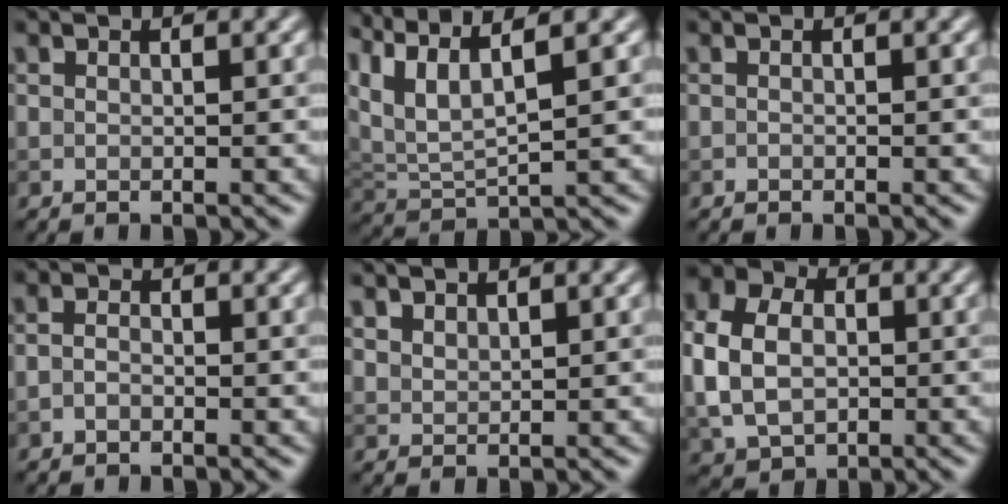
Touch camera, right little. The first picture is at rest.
{"total": 6.1, "force": [3.9, 1.8, 4.2], "torque": [-0.099, 0.015, 0.076]}
{"total": 0.0}
{"total": 1.1, "force": [-0.6, 0.7, 0.6], "torque": [-0.013, 0.001, -0.016]}
{"total": 1.5, "force": [1.4, 0.7, 0.3], "torque": [-0.014, 0.000, 0.036]}
{"total": 8.8, "force": [-0.5, 6.9, 5.4], "torque": [-0.127, 0.000, -0.021]}